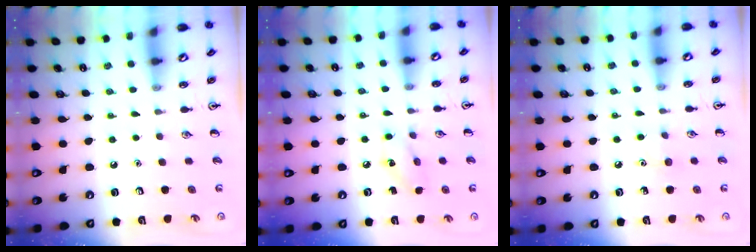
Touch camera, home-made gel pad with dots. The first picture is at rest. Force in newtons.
{"total": 5.6, "press": 5.5, "slide": 1.3}
{"total": 4.4, "press": 4.2, "slide": 1.4}